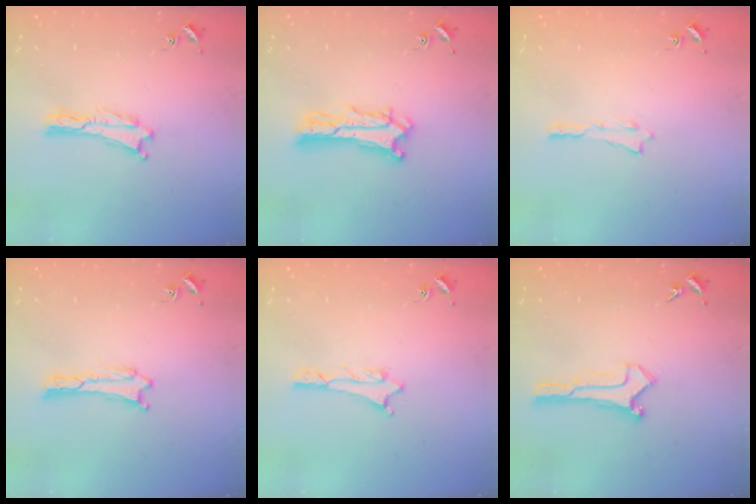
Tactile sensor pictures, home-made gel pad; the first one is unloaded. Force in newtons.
{"total": 4.6, "press": 4.6, "slide": 0.4}
{"total": 0.0}
{"total": 0.0}
{"total": 0.9, "press": 0.8, "slide": 0.1}
{"total": 0.0}